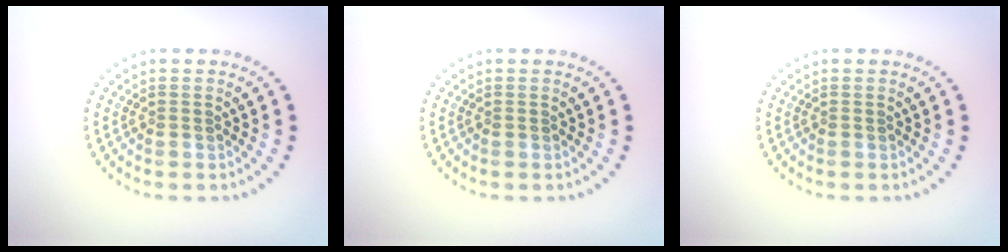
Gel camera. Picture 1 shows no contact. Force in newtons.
{"total": 0.0}
{"total": 0.0}